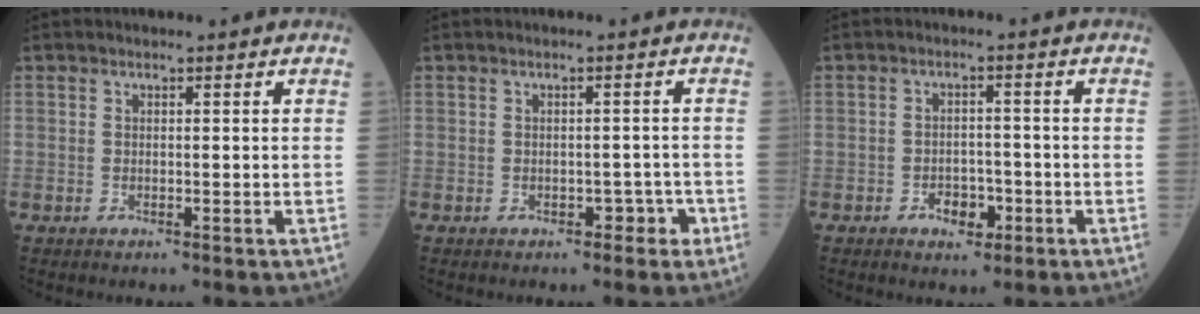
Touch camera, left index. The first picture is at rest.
{"total": 1.9, "force": [-0.9, 1.4, 1.1], "torque": [-0.008, 0.009, -0.010]}
{"total": 3.4, "force": [-1.7, 2.1, 2.1], "torque": [-0.032, 0.005, -0.022]}